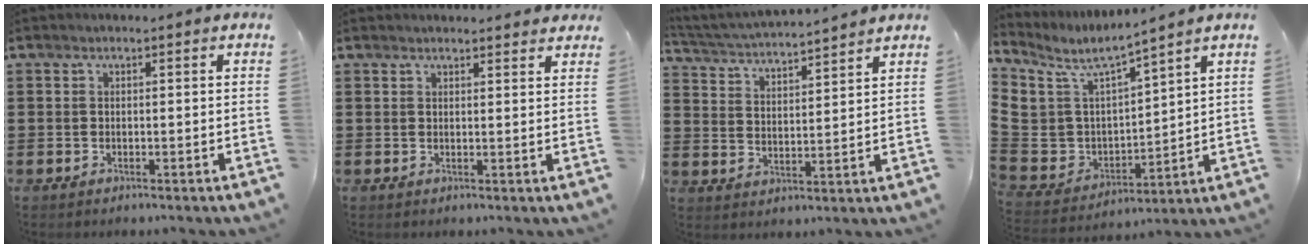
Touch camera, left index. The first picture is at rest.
{"total": 1.7, "force": [1.6, 0.2, 0.2], "torque": [-0.007, 0.002, 0.033]}
{"total": 4.0, "force": [4.0, -0.2, 0.7], "torque": [-0.035, -0.026, 0.065]}
{"total": 7.6, "force": [5.9, 3.9, 2.9], "torque": [-0.098, -0.041, 0.103]}